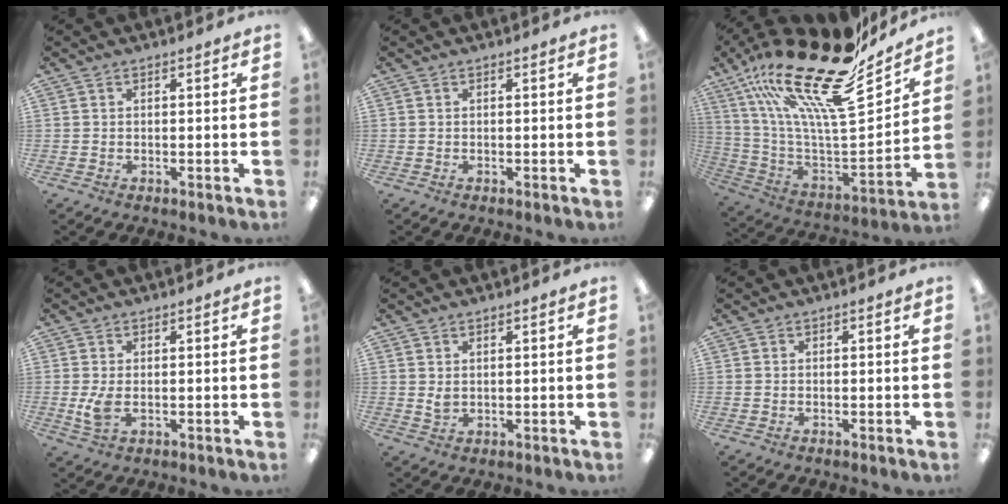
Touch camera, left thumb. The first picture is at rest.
{"total": 0.0}
{"total": 28.0, "force": [19.1, 9.4, 18.2], "torque": [-0.298, -0.148, 0.329]}
{"total": 4.8, "force": [0.0, 2.7, 4.0], "torque": [-0.075, -0.006, -0.006]}
{"total": 2.1, "force": [1.0, 1.4, 1.3], "torque": [-0.019, -0.001, 0.015]}
{"total": 0.0}